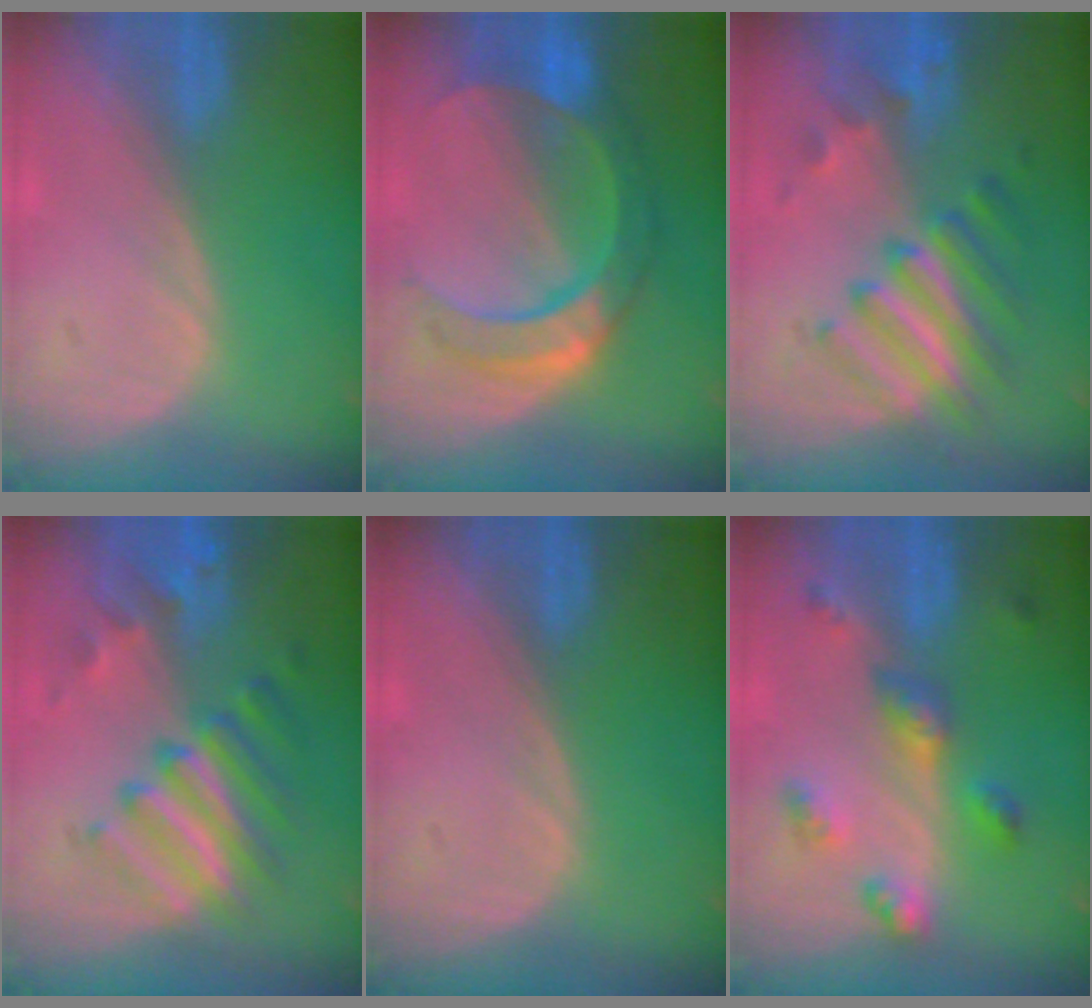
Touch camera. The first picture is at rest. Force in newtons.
{"total": 8.3, "press": 8.3, "slide": 0.5}
{"total": 7.8, "press": 7.7, "slide": 0.9}
{"total": 9.6, "press": 8.2, "slide": 4.9}
{"total": 0.0}
{"total": 5.8, "press": 5.7, "slide": 1.2}